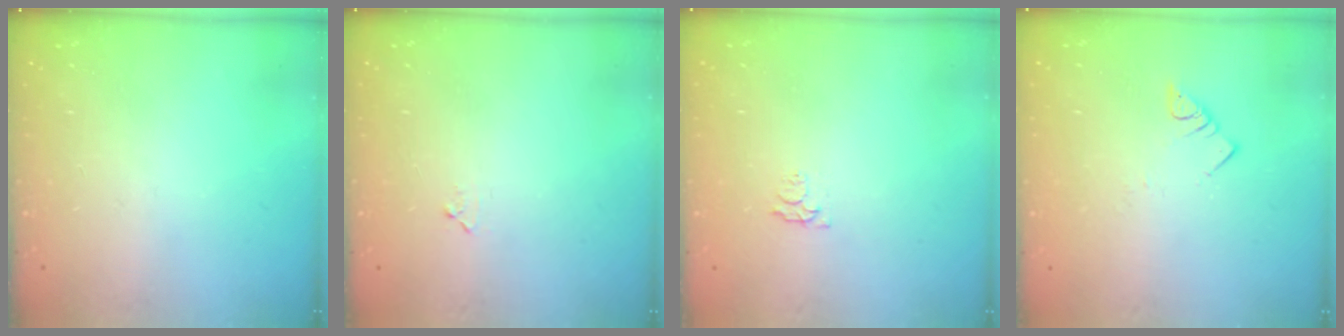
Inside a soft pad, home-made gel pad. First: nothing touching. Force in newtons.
{"total": 3.4, "press": 3.4, "slide": 0.4}
{"total": 3.2, "press": 3.2, "slide": 0.5}
{"total": 2.8, "press": 2.8, "slide": 0.2}